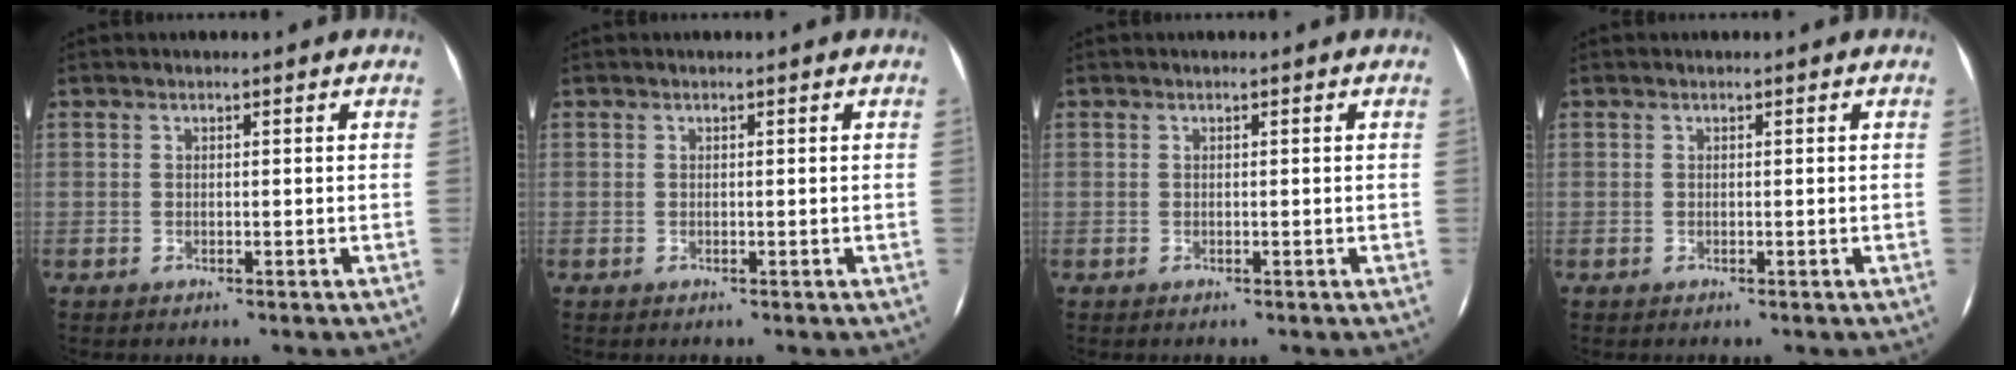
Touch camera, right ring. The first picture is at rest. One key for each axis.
{"total": 0.0}
{"total": 0.0}
{"total": 0.0}